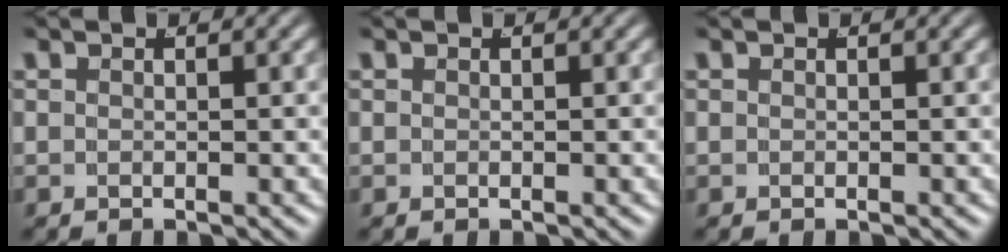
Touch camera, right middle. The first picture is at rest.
{"total": 0.0}
{"total": 0.0}